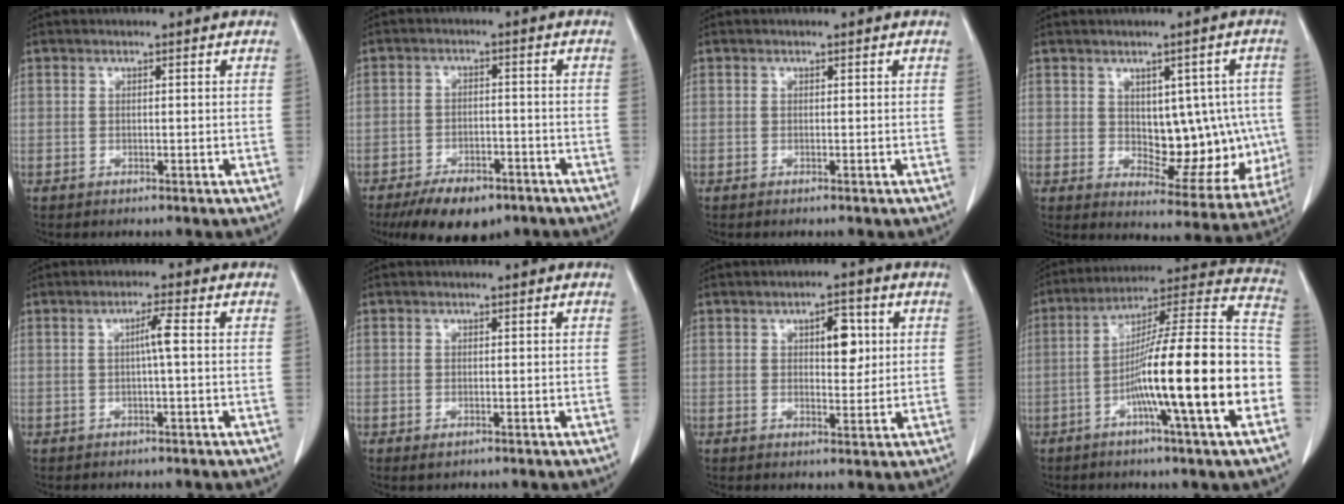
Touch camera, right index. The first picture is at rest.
{"total": 9.4, "force": [-6.8, 4.2, 5.0], "torque": [-0.078, -0.004, -0.105]}
{"total": 0.0}
{"total": 12.3, "force": [0.6, 7.0, 10.1], "torque": [-0.109, 0.015, 0.036]}
{"total": 2.7, "force": [0.2, -0.3, 2.6], "torque": [-0.043, 0.003, 0.005]}
{"total": 0.8, "force": [-0.3, 0.4, 0.6], "torque": [-0.010, -0.001, 0.002]}
{"total": 5.0, "force": [1.5, 2.3, 4.2], "torque": [-0.057, 0.006, 0.026]}
{"total": 21.7, "force": [-5.9, 0.2, 20.9], "torque": [-0.282, 0.010, -0.099]}